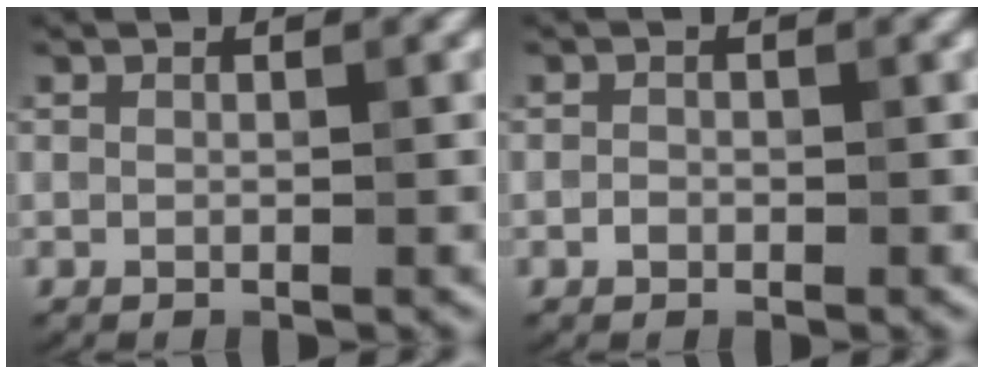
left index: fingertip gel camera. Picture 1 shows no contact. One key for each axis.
{"total": 0.7, "fx": -0.3, "fy": 0.5, "fz": 0.3, "tx": -0.004, "ty": -0.001, "tz": -0.008}